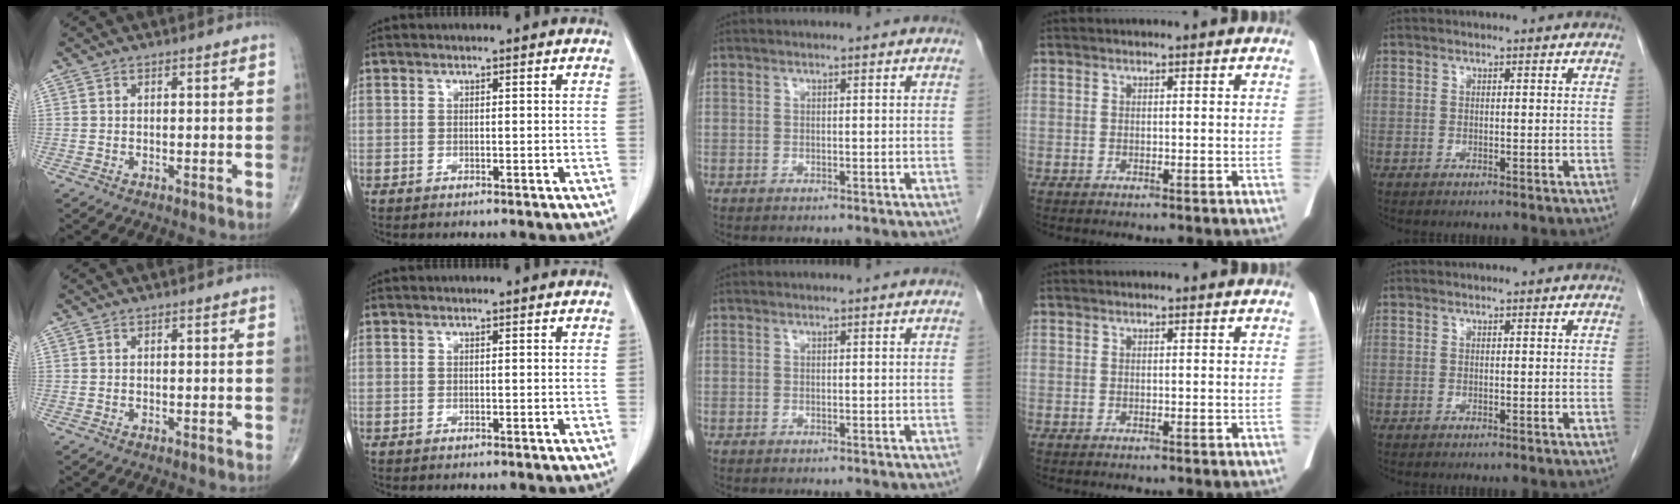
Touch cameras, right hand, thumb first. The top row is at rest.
{}